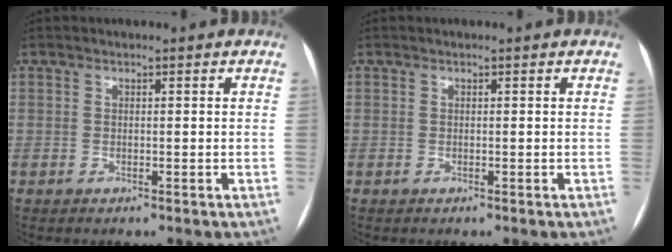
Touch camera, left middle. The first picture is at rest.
{"total": 0.0}